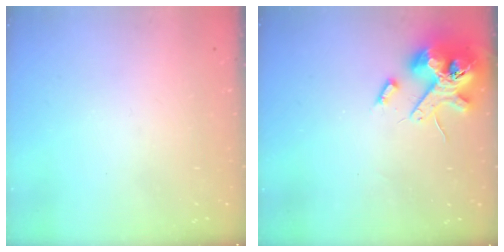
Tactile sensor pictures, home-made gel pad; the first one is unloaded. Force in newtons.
{"total": 13.7, "press": 13.5, "slide": 2.1}